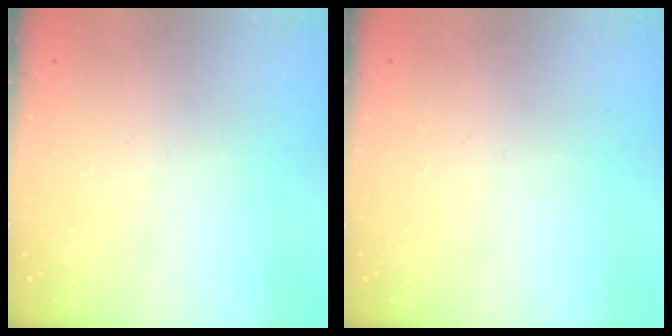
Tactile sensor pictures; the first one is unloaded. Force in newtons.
{"total": 0.0}